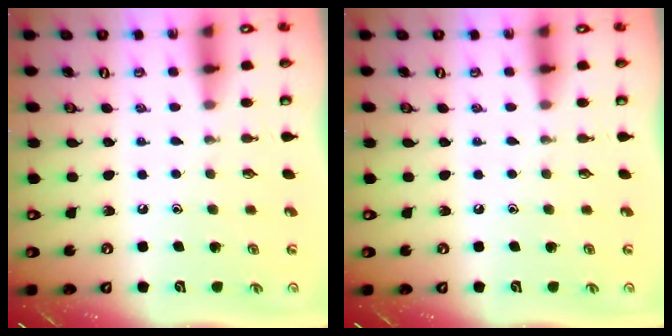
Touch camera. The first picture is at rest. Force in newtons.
{"total": 0.0}